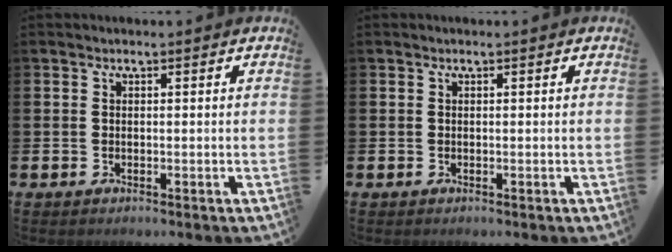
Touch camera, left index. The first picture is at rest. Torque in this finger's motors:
{"motor_torque": [0.00, 0.00, 0.00, 0.01]}